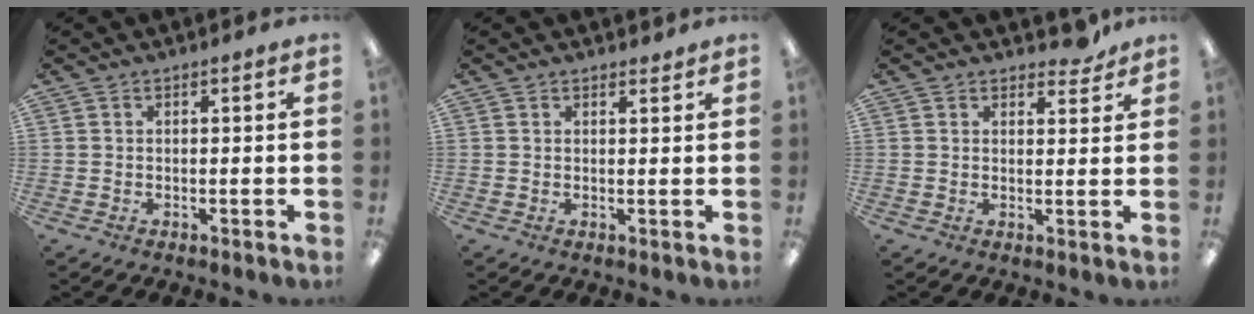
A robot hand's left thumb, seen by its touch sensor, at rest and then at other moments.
{"total": 1.3, "force": [1.2, 0.5, 0.0], "torque": [0.007, -0.005, 0.022]}
{"total": 4.1, "force": [3.5, 1.6, 1.3], "torque": [0.001, -0.023, 0.059]}